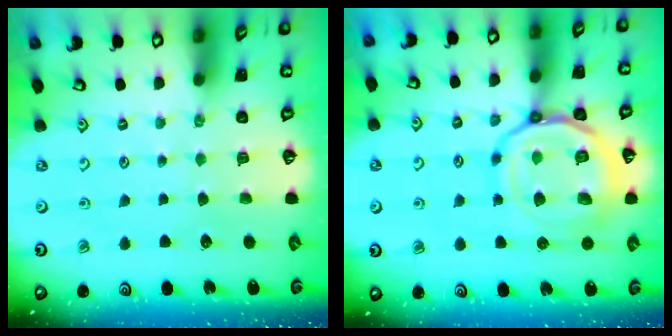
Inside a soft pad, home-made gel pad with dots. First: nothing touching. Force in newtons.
{"total": 17.5, "press": 17.4, "slide": 1.6}